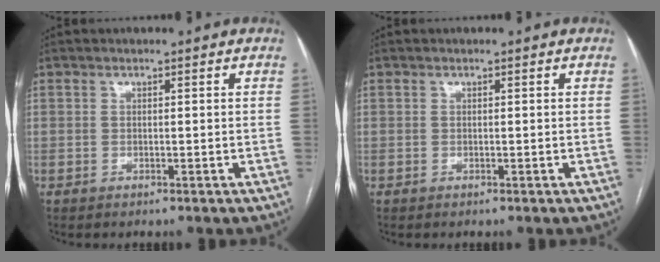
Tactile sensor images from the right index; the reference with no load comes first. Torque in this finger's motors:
{"motor_torque": [0.01, 0.01, 0.01, 0.00]}